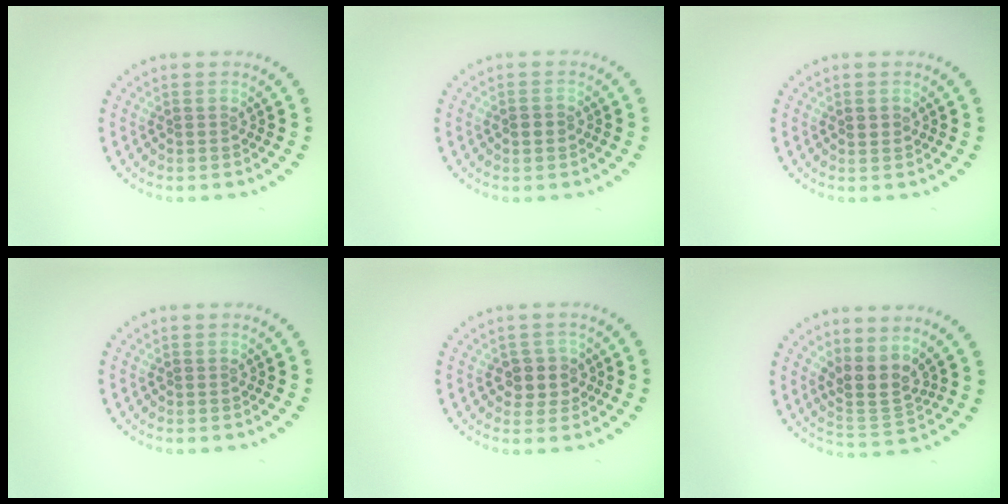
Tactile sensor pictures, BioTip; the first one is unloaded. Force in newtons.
{"total": 1.5, "press": 1.5, "slide": 0.1}
{"total": 1.4, "press": 1.4, "slide": 0.1}
{"total": 0.0}
{"total": 2.4, "press": 2.1, "slide": 1.0}
{"total": 3.2, "press": 2.4, "slide": 2.2}